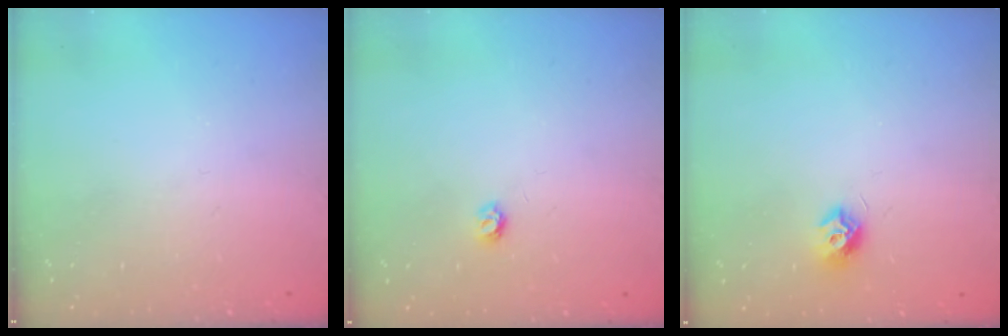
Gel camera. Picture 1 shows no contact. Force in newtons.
{"total": 3.6, "press": 3.6, "slide": 0.3}
{"total": 7.3, "press": 7.3, "slide": 0.3}